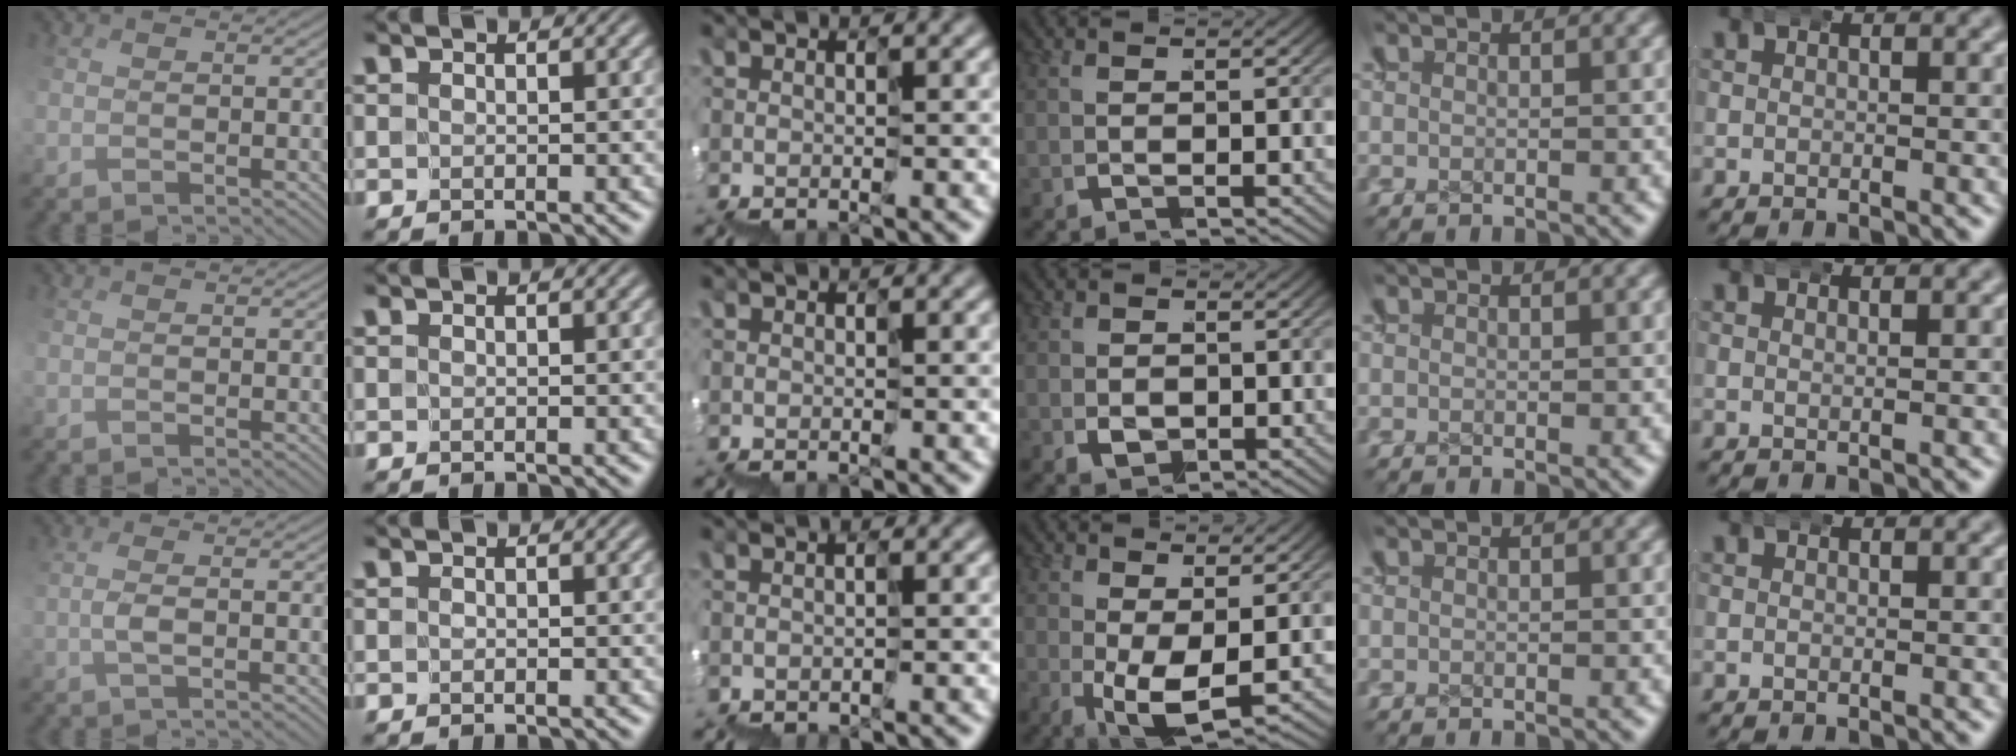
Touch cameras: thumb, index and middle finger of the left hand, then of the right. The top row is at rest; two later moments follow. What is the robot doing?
{"motion": "wrap", "object": "ethernet cable"}